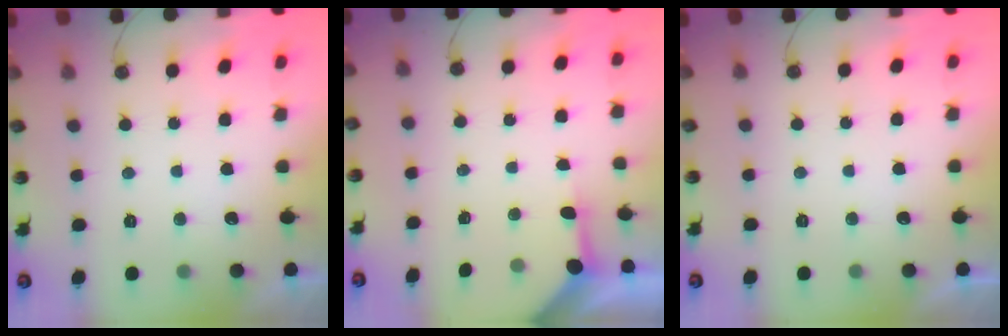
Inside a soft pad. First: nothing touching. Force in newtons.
{"total": 3.4, "press": 3.4, "slide": 0.5}
{"total": 0.0}